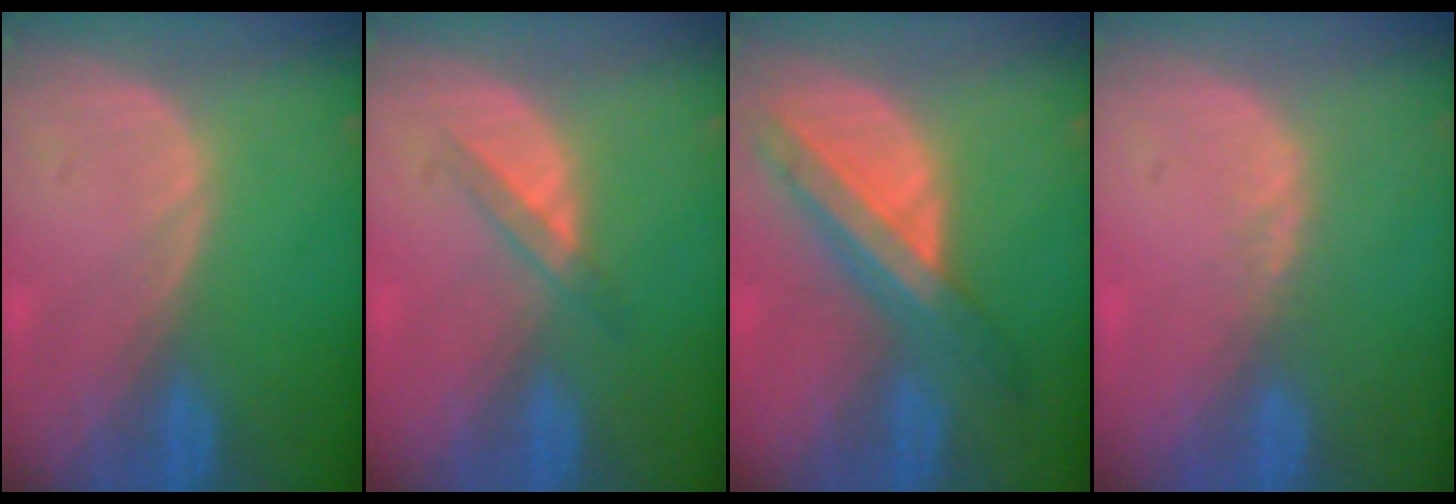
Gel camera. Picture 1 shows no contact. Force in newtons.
{"total": 2.6, "press": 2.4, "slide": 1.0}
{"total": 8.4, "press": 7.2, "slide": 4.4}
{"total": 1.3, "press": 1.1, "slide": 0.7}